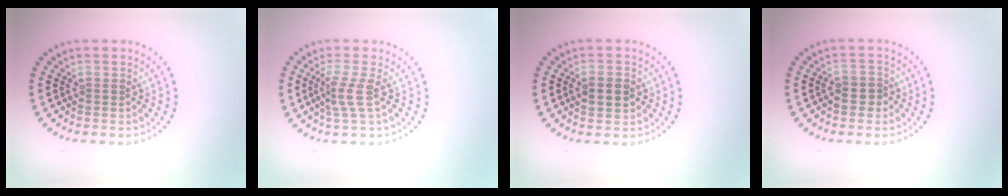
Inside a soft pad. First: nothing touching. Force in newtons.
{"total": 2.2, "press": 1.6, "slide": 1.5}
{"total": 2.9, "press": 2.9, "slide": 0.0}
{"total": 2.0, "press": 1.9, "slide": 0.7}